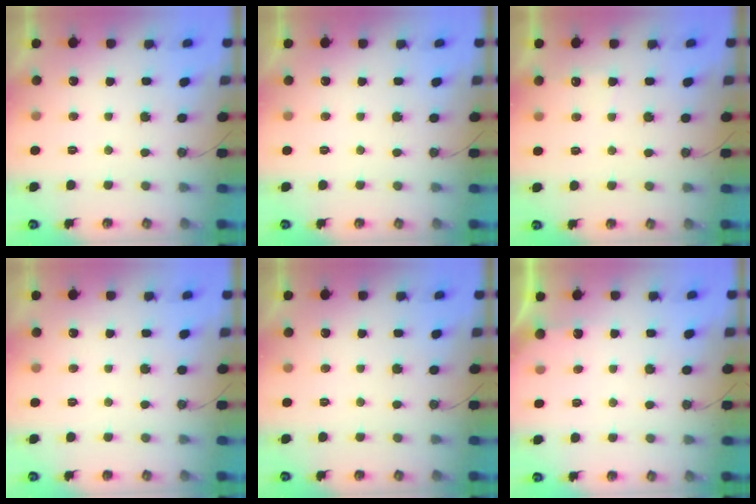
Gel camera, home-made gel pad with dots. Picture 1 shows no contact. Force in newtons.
{"total": 0.0}
{"total": 4.9, "press": 4.9, "slide": 0.4}
{"total": 0.0}
{"total": 0.0}
{"total": 3.0, "press": 3.0, "slide": 0.3}